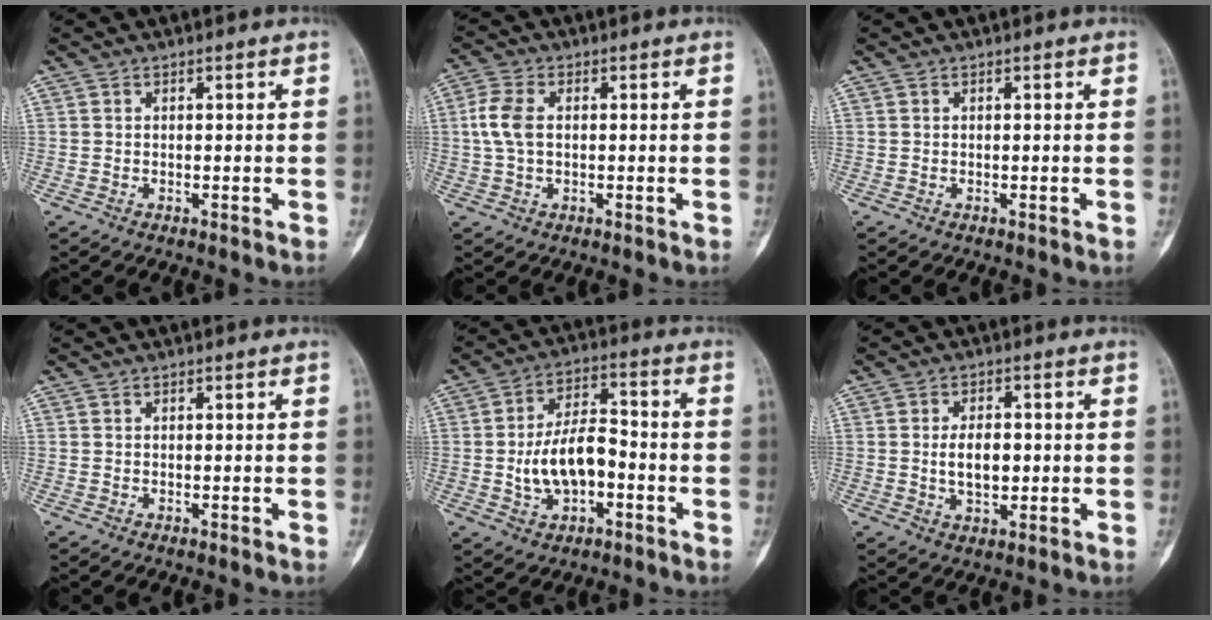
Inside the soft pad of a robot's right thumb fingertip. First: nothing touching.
{"total": 5.8, "force": [0.5, 3.5, 4.6], "torque": [-0.115, 0.011, 0.006]}
{"total": 0.0}
{"total": 0.0}
{"total": 11.3, "force": [-2.2, 6.3, 9.1], "torque": [-0.150, 0.033, -0.038]}
{"total": 5.9, "force": [-0.1, 3.5, 4.8], "torque": [-0.071, -0.001, 0.001]}